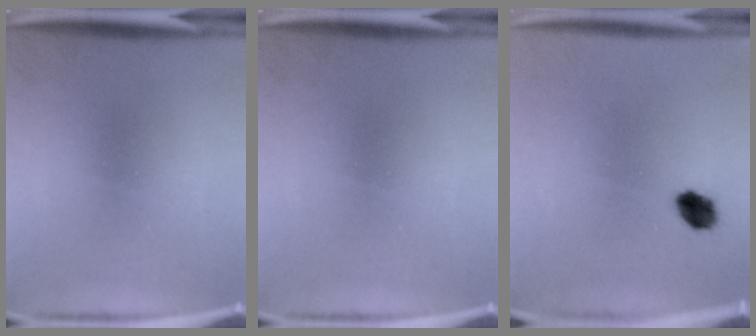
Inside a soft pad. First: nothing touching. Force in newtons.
{"total": 0.0}
{"total": 4.6}